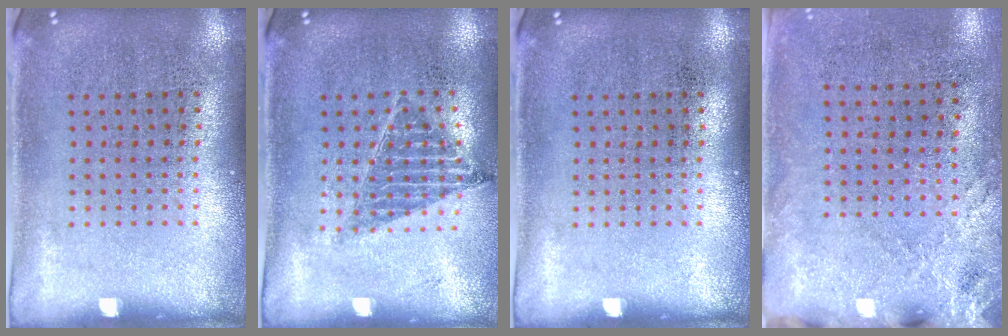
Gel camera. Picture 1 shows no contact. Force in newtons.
{"total": 0.9, "press": 0.9, "slide": 0.1}
{"total": 0.0}
{"total": 2.5, "press": 2.1, "slide": 1.4}